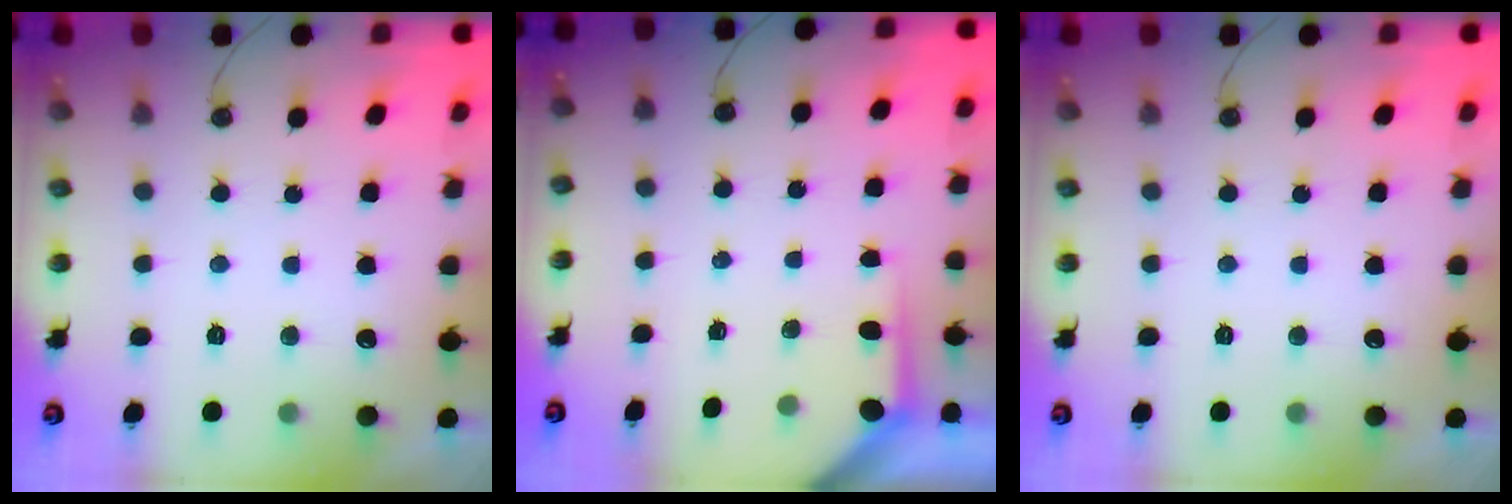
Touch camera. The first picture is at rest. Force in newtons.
{"total": 3.4, "press": 3.4, "slide": 0.3}
{"total": 0.0}